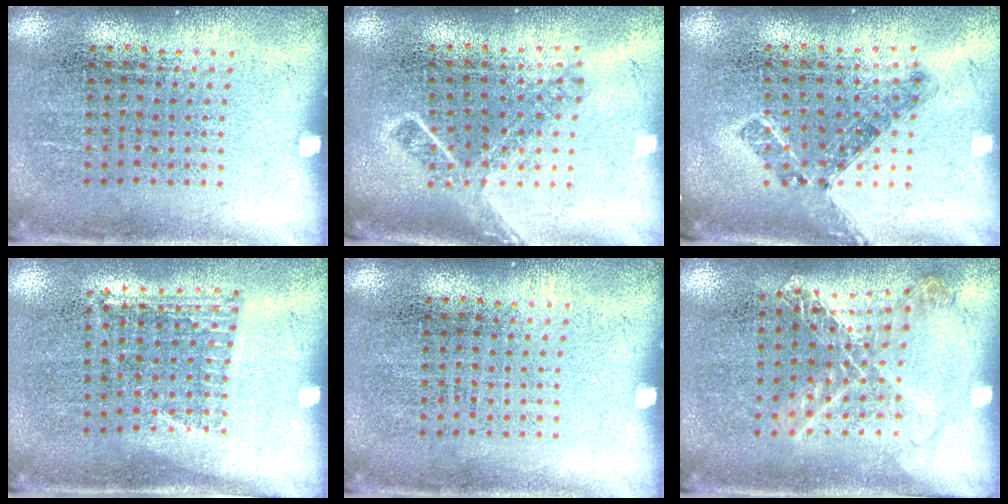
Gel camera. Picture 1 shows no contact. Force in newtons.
{"total": 1.7, "press": 1.3, "slide": 1.1}
{"total": 0.7, "press": 0.7, "slide": 0.2}
{"total": 1.1, "press": 0.9, "slide": 0.6}
{"total": 0.0}
{"total": 1.2, "press": 1.1, "slide": 0.2}